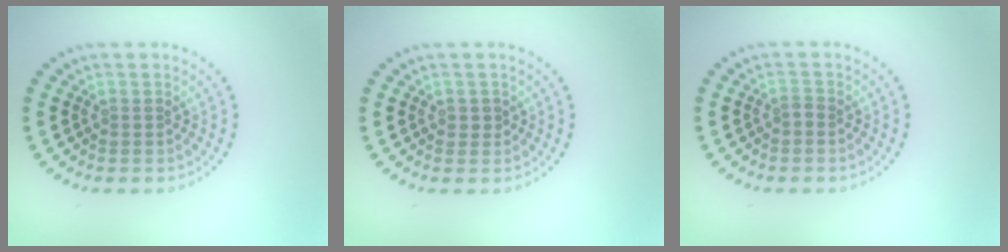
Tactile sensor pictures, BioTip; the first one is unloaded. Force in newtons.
{"total": 0.9, "press": 0.9, "slide": 0.2}
{"total": 0.7, "press": 0.4, "slide": 0.5}